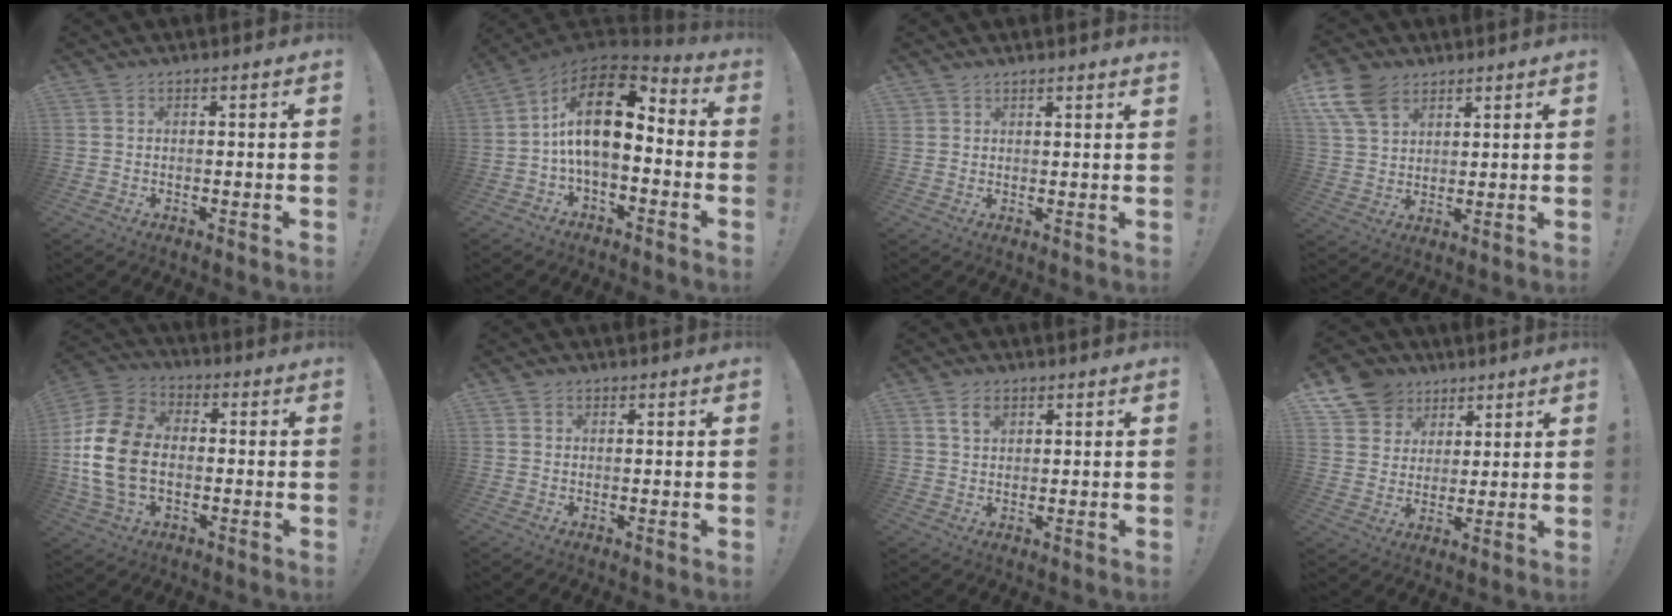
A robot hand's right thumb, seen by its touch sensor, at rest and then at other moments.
{"total": 16.6, "force": [2.3, 8.2, 14.3], "torque": [-0.255, -0.003, 0.042]}
{"total": 1.9, "force": [1.8, 0.4, 0.2], "torque": [-0.003, -0.011, 0.035]}
{"total": 11.1, "force": [6.5, 7.0, 5.7], "torque": [-0.113, -0.022, 0.128]}
{"total": 18.1, "force": [-1.5, 12.6, 12.9], "torque": [-0.246, 0.023, -0.020]}
{"total": 0.8, "force": [0.4, 0.7, 0.0], "torque": [0.003, 0.000, 0.008]}
{"total": 3.7, "force": [2.0, 2.2, 2.1], "torque": [-0.028, -0.003, 0.034]}
{"total": 11.1, "force": [6.5, 8.7, 2.3], "torque": [-0.038, -0.045, 0.131]}